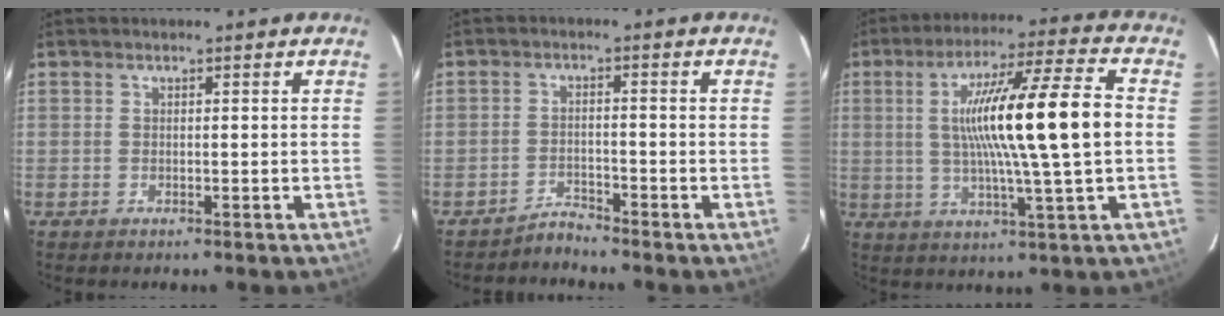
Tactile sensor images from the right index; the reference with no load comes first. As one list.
[{"total": 2.5, "force": [-2.5, -0.1, -0.2], "torque": [0.007, -0.014, -0.045]}, {"total": 17.5, "force": [0.8, 0.0, 17.5], "torque": [-0.298, 0.013, 0.009]}]